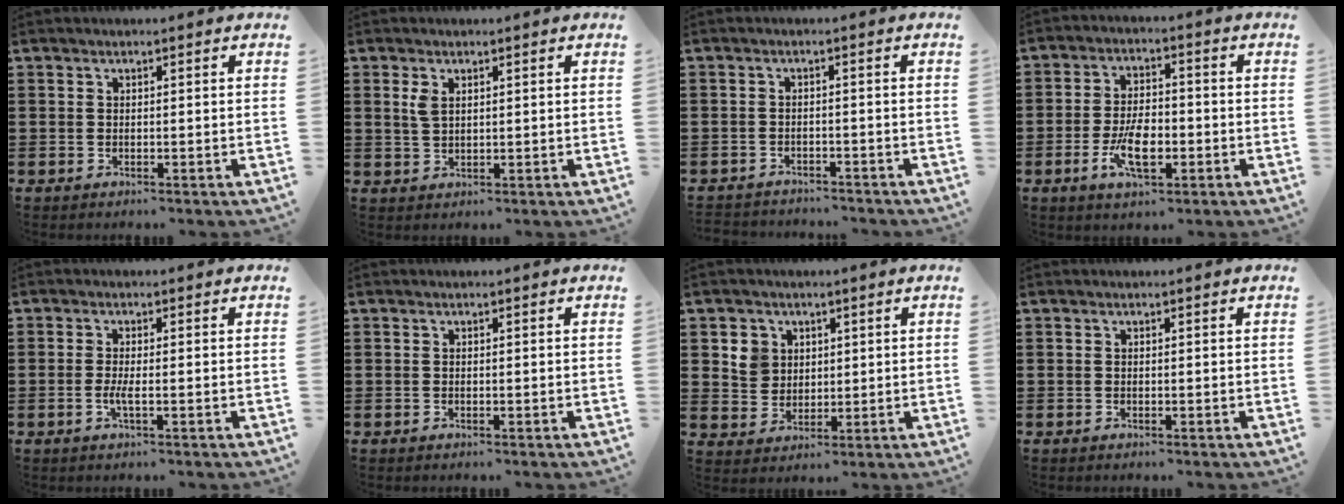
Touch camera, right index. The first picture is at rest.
{"total": 2.3, "force": [1.0, 1.1, 1.8], "torque": [-0.040, 0.004, 0.018]}
{"total": 1.9, "force": [-1.9, 0.3, -0.2], "torque": [-0.004, 0.000, -0.042]}
{"total": 7.1, "force": [-2.3, 3.2, 5.9], "torque": [-0.124, 0.000, -0.044]}
{"total": 2.3, "force": [-0.6, 0.3, 2.2], "torque": [-0.046, -0.006, -0.013]}
{"total": 0.0}
{"total": 4.7, "force": [1.8, 4.2, 1.2], "torque": [-0.033, 0.011, 0.031]}
{"total": 0.0}